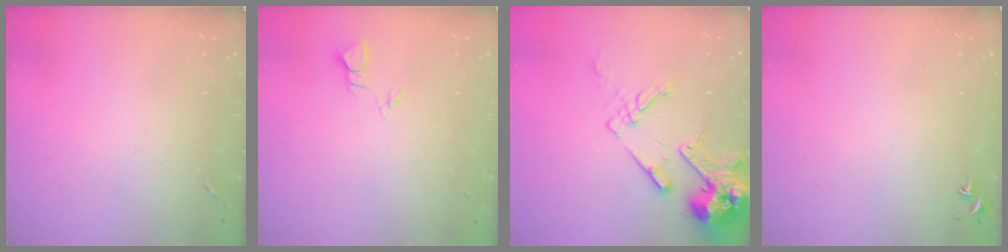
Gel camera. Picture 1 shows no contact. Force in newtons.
{"total": 2.4, "press": 2.4, "slide": 0.2}
{"total": 15.8, "press": 15.6, "slide": 2.0}
{"total": 0.8, "press": 0.7, "slide": 0.3}